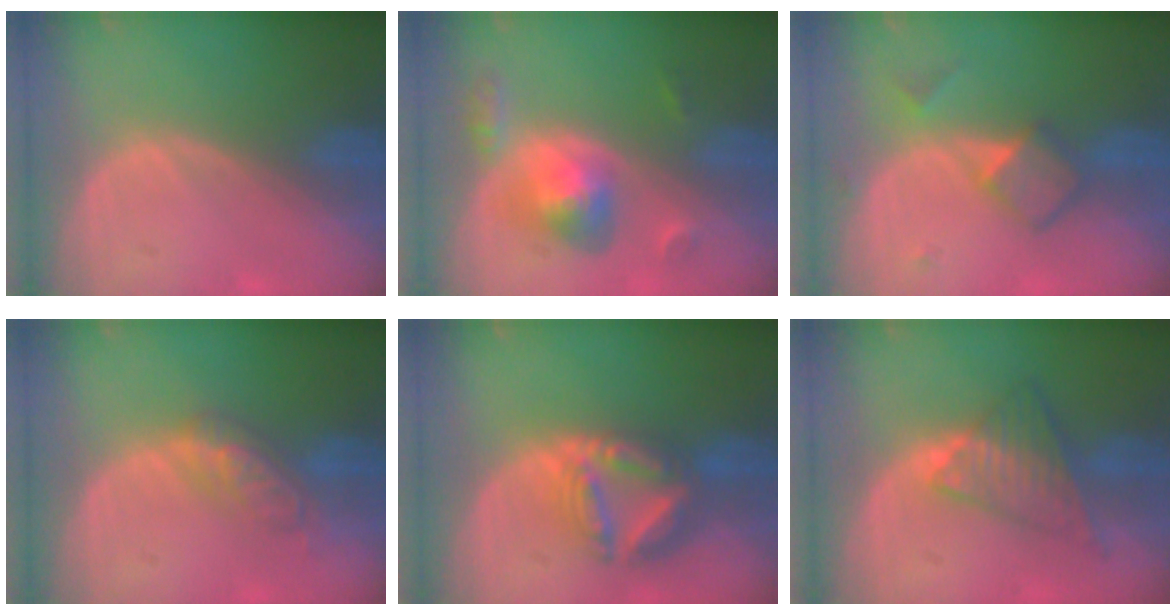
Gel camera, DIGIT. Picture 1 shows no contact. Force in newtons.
{"total": 6.1, "press": 5.7, "slide": 2.2}
{"total": 4.8, "press": 4.6, "slide": 1.3}
{"total": 5.9, "press": 5.1, "slide": 2.9}
{"total": 8.2, "press": 7.1, "slide": 4.1}
{"total": 7.5, "press": 6.5, "slide": 3.8}